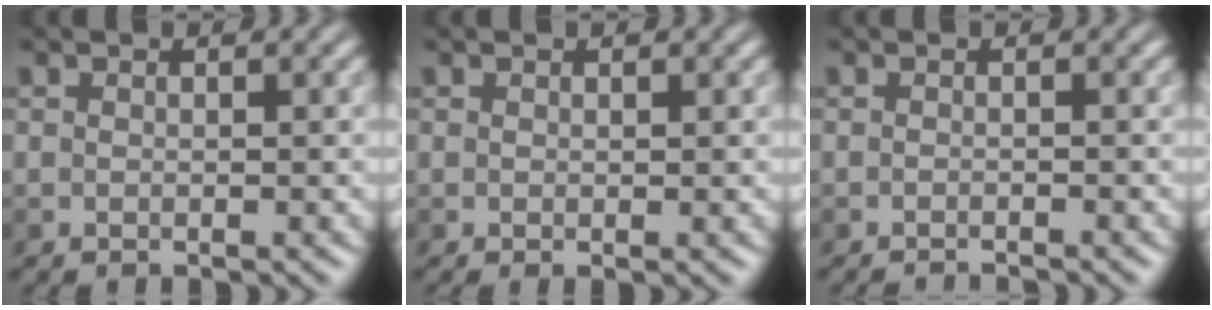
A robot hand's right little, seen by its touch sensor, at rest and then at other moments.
{"total": 0.5, "force": [0.1, 0.1, 0.5], "torque": [-0.008, -0.001, 0.001]}
{"total": 2.3, "force": [-2.1, 0.3, 0.7], "torque": [-0.003, -0.001, -0.034]}